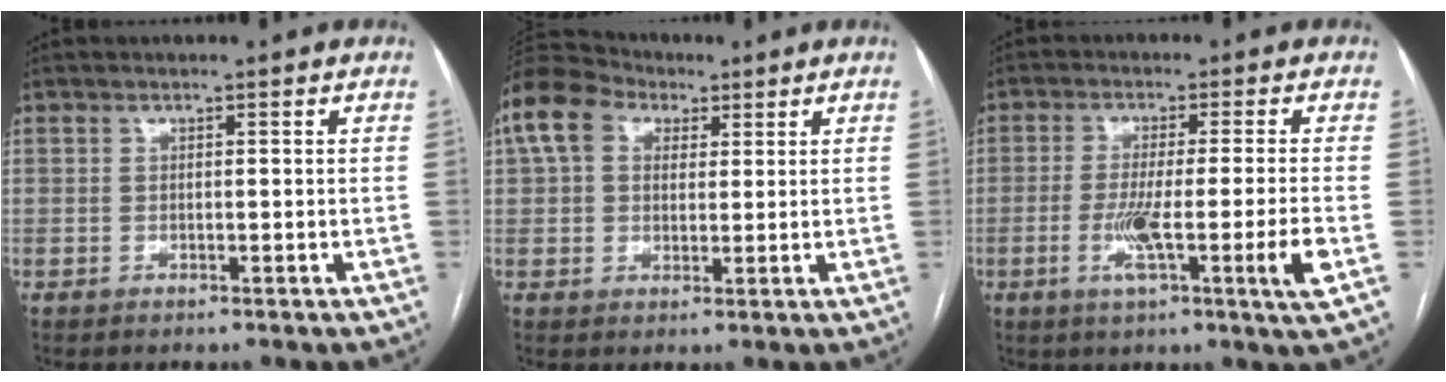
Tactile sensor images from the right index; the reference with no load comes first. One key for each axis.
{"total": 9.6, "fx": 4.2, "fy": 6.8, "fz": 5.2, "tx": -0.119, "ty": 0.046, "tz": 0.073}
{"total": 9.8, "fx": -3.0, "fy": -1.1, "fz": 9.2, "tx": -0.164, "ty": -0.023, "tz": -0.052}